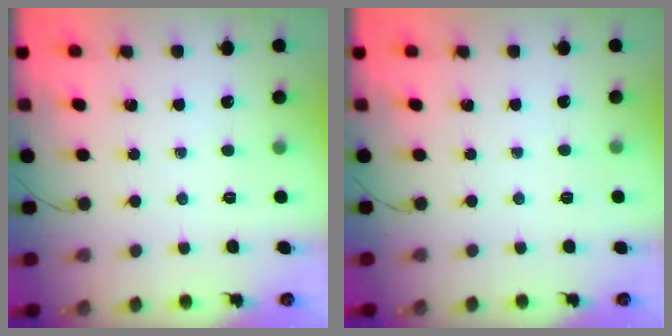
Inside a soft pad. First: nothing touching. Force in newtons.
{"total": 4.7, "press": 4.4, "slide": 1.5}